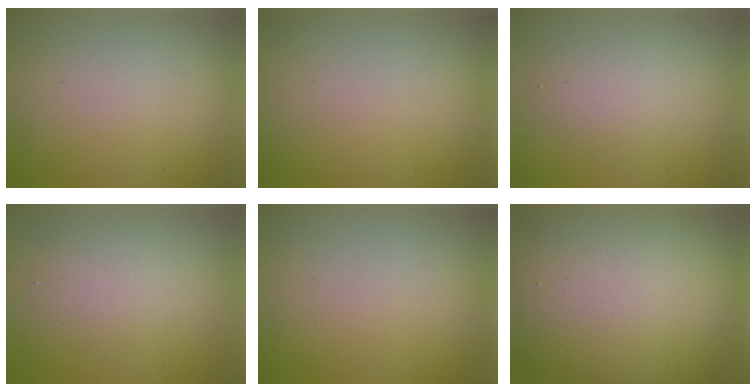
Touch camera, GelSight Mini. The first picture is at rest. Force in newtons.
{"total": 0.0}
{"total": 2.9, "press": 2.9, "slide": 0.3}
{"total": 2.9, "press": 2.9, "slide": 0.3}
{"total": 0.0}
{"total": 17.4, "press": 17.3, "slide": 1.0}